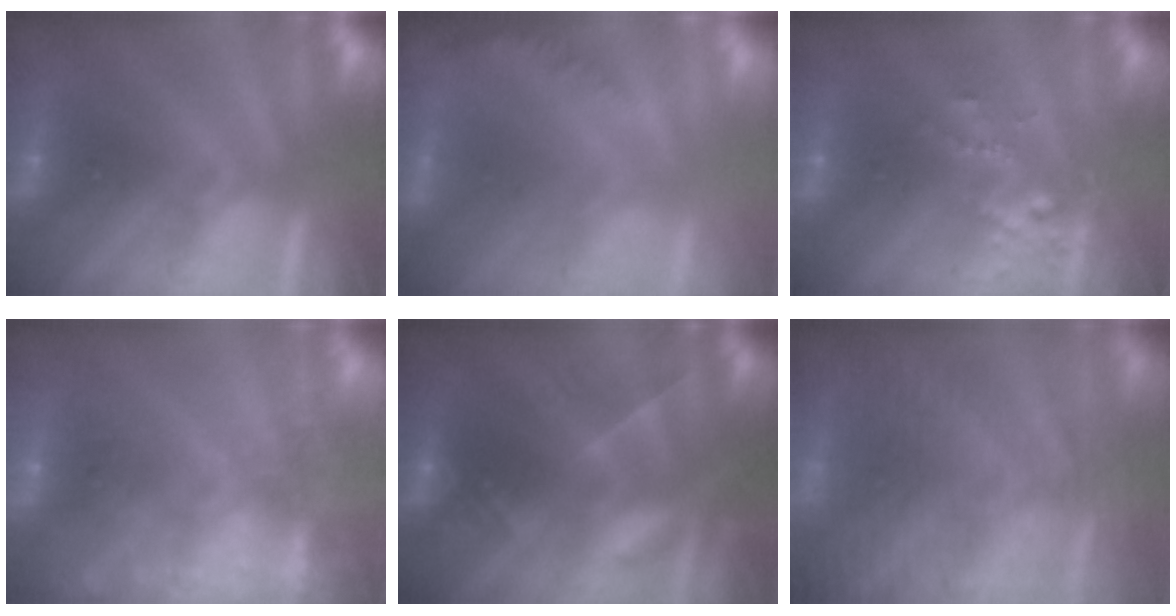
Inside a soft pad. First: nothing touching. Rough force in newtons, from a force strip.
{"total": 1.3}
{"total": 2.6}
{"total": 7.8}
{"total": 2.8}
{"total": 7.3}